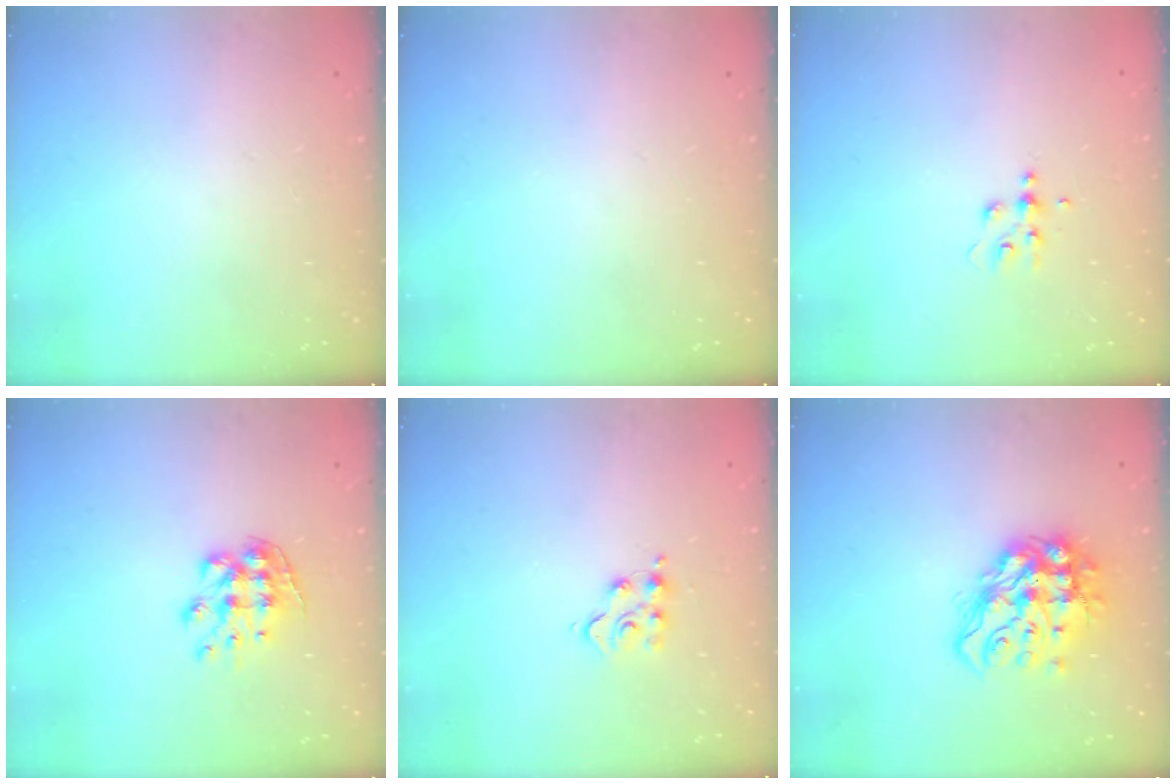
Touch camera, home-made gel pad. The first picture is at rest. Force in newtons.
{"total": 0.0}
{"total": 4.5, "press": 4.5, "slide": 0.5}
{"total": 8.4, "press": 8.3, "slide": 0.4}
{"total": 5.2, "press": 5.2, "slide": 0.4}
{"total": 16.3, "press": 16.2, "slide": 1.9}